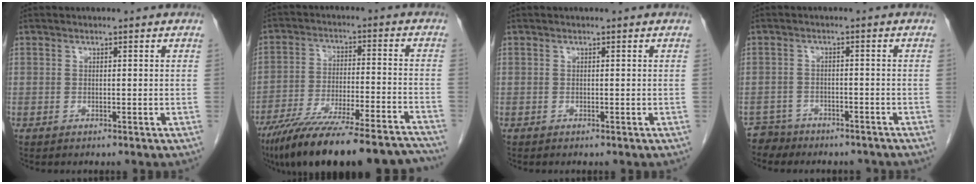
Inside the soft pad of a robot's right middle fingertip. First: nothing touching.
{"total": 23.0, "force": [-19.9, 2.4, 11.4], "torque": [-0.136, -0.019, -0.297]}
{"total": 0.0}
{"total": 5.2, "force": [-4.3, 2.9, -0.5], "torque": [0.009, 0.009, -0.068]}